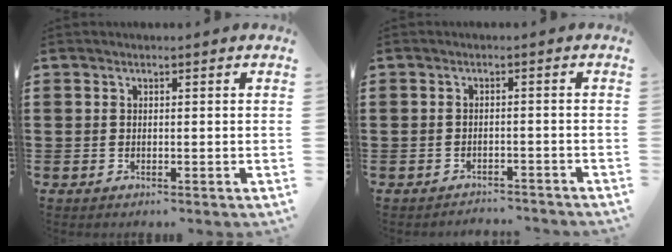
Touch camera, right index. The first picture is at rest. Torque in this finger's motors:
{"motor_torque": [0.73, 1.41, -1.05, -0.16]}